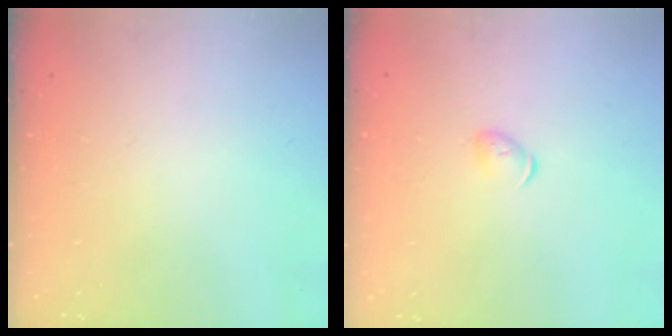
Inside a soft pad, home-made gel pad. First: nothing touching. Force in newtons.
{"total": 4.5, "press": 4.4, "slide": 1.0}